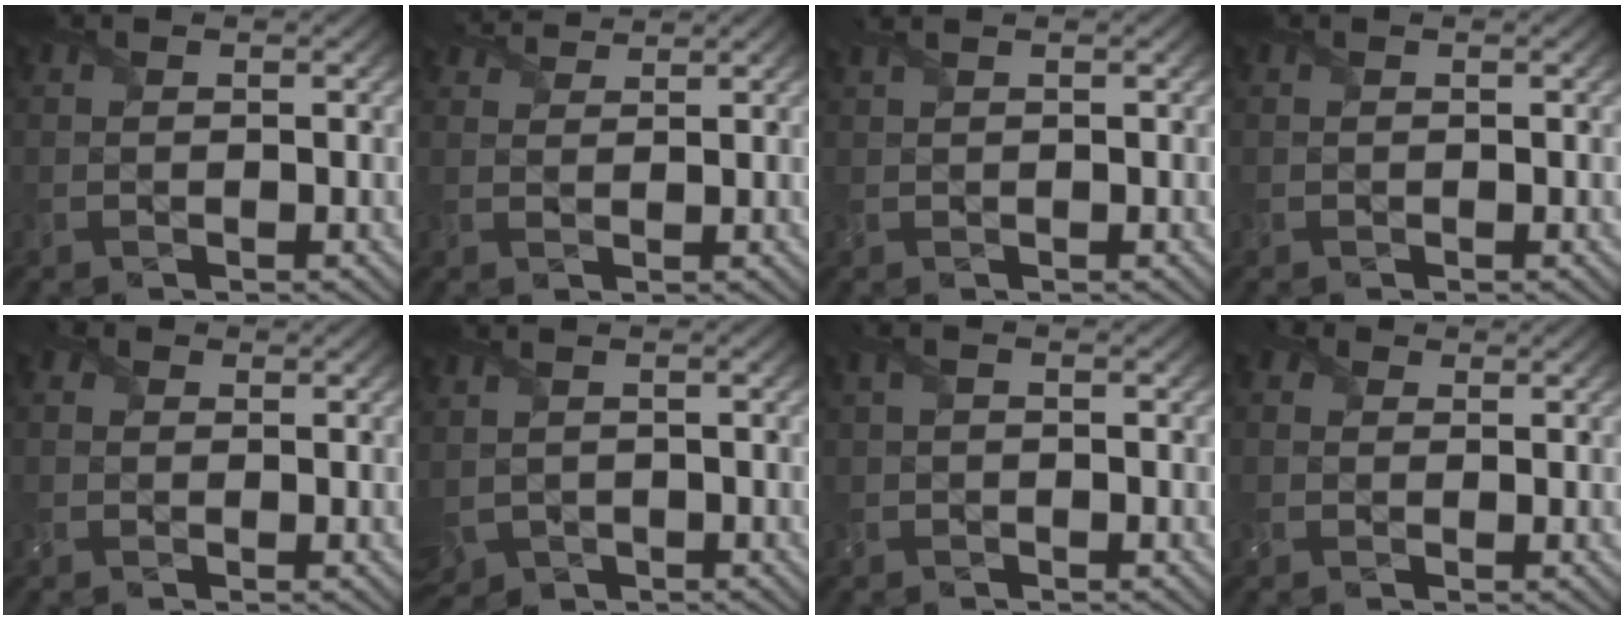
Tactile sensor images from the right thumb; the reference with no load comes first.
{"total": 2.8, "force": [2.5, 0.5, 0.9], "torque": [-0.024, 0.007, 0.050]}
{"total": 1.4, "force": [0.9, 0.2, 1.0], "torque": [-0.031, 0.008, 0.017]}
{"total": 0.0}
{"total": 1.8, "force": [0.0, 1.7, 0.6], "torque": [-0.019, 0.000, -0.006]}
{"total": 3.6, "force": [-0.8, 2.5, 2.4], "torque": [-0.069, -0.019, -0.010]}
{"total": 1.3, "force": [-0.1, 0.7, 1.1], "torque": [-0.031, 0.004, -0.005]}
{"total": 2.2, "force": [0.3, 2.0, 0.9], "torque": [-0.027, 0.002, -0.001]}